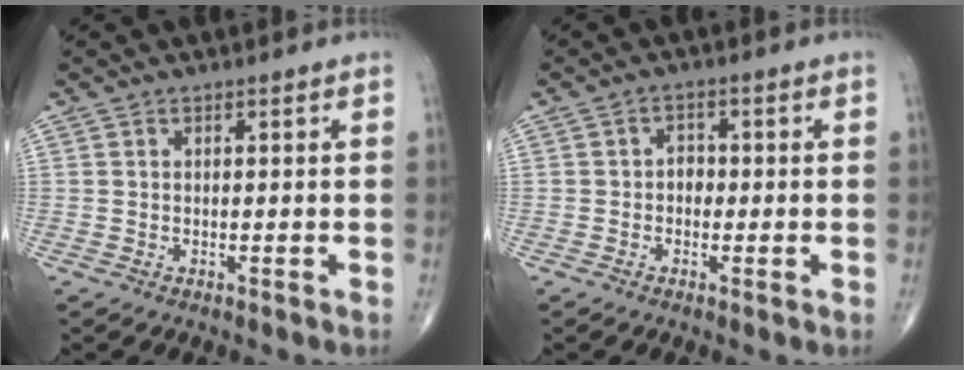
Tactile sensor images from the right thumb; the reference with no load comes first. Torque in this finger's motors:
{"motor_torque": [0.88, 0.75, -0.08, -0.23, -0.04]}